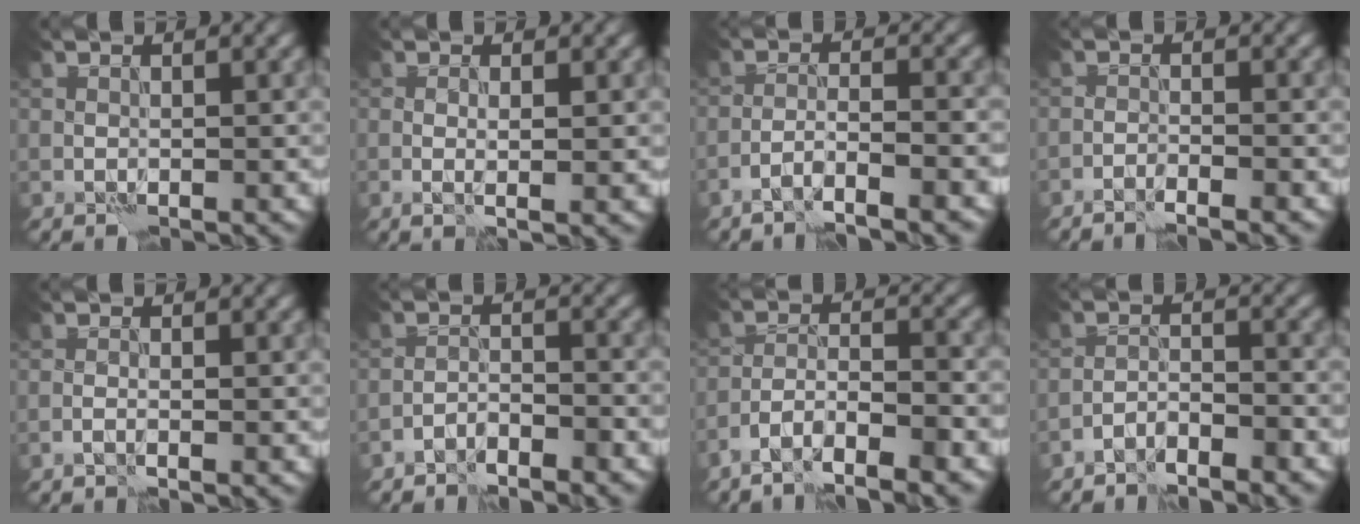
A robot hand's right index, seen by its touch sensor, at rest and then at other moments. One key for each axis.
{"total": 1.5, "fx": 0.2, "fy": 0.1, "fz": 1.5, "tx": -0.026, "ty": -0.005, "tz": 0.004}
{"total": 3.6, "fx": -2.7, "fy": 0.2, "fz": 2.4, "tx": -0.039, "ty": 0.006, "tz": -0.053}
{"total": 2.3, "fx": -2.1, "fy": -0.1, "fz": 1.0, "tx": -0.021, "ty": 0.002, "tz": -0.036}
{"total": 0.6, "fx": -0.3, "fy": -0.2, "fz": 0.4, "tx": -0.006, "ty": 0.000, "tz": -0.010}
{"total": 2.4, "fx": -2.2, "fy": 0.3, "fz": 0.8, "tx": -0.007, "ty": 0.005, "tz": -0.043}
{"total": 5.8, "fx": -4.5, "fy": 1.1, "fz": 3.5, "tx": -0.053, "ty": 0.002, "tz": -0.081}
{"total": 2.8, "fx": -2.6, "fy": 0.4, "fz": 1.1, "tx": -0.013, "ty": 0.005, "tz": -0.050}